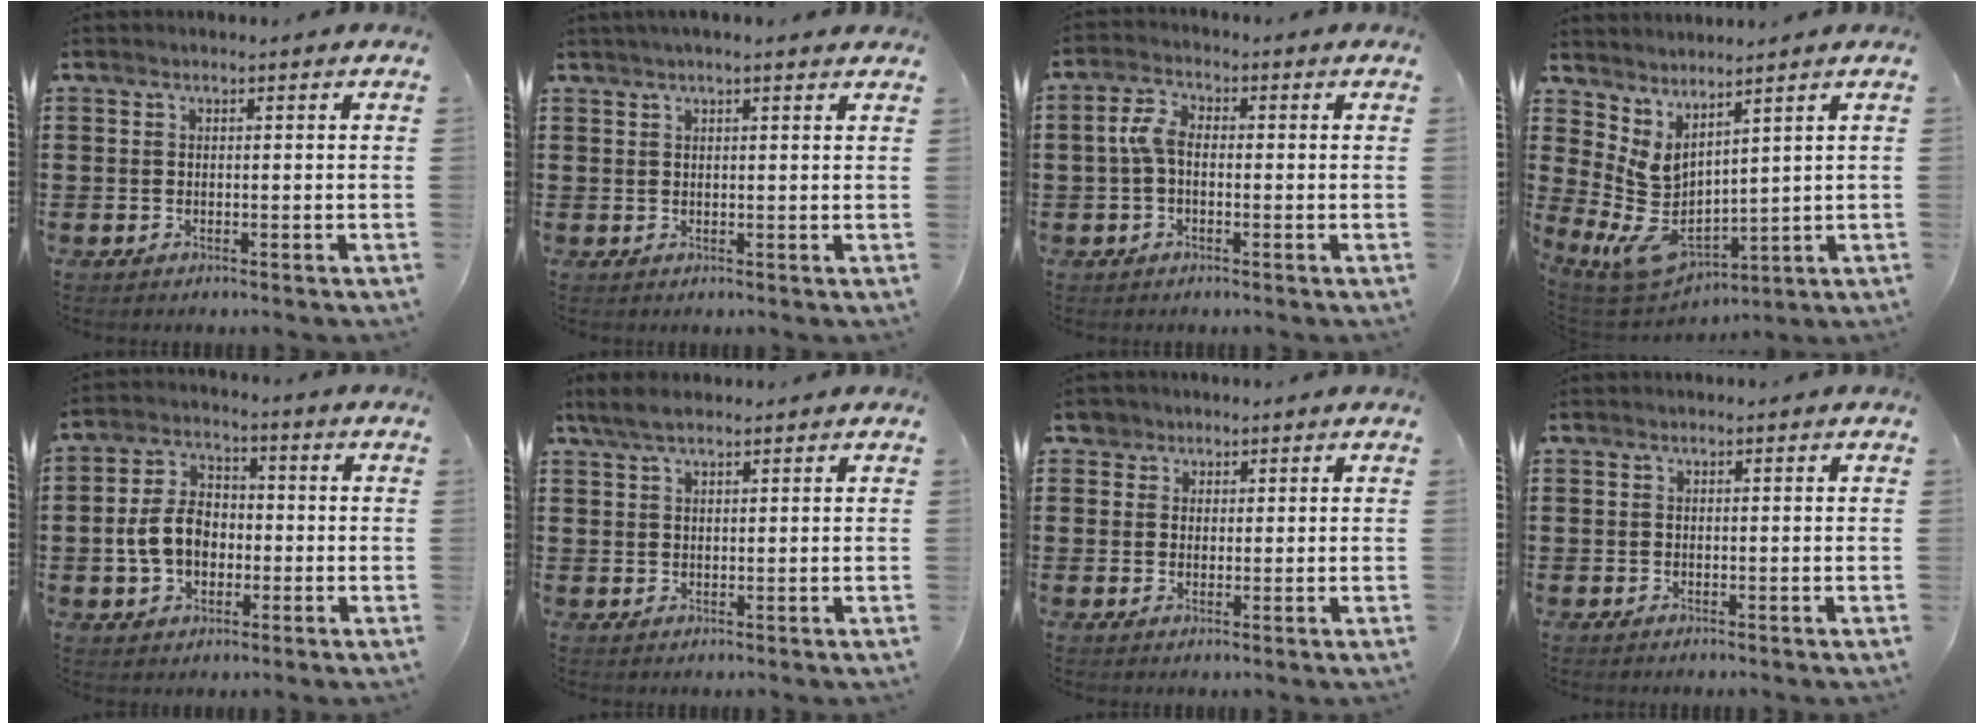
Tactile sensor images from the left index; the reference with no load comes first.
{"total": 1.7, "force": [1.4, 0.1, 1.1], "torque": [-0.023, 0.003, 0.025]}
{"total": 4.5, "force": [-0.5, 2.4, 3.8], "torque": [-0.101, 0.000, -0.019]}
{"total": 6.6, "force": [0.9, 4.0, 5.3], "torque": [-0.123, -0.029, 0.026]}
{"total": 7.6, "force": [-1.2, 5.4, 5.1], "torque": [-0.127, 0.006, -0.028]}
{"total": 3.5, "force": [2.3, 1.2, 2.3], "torque": [-0.051, 0.005, 0.044]}
{"total": 2.9, "force": [1.6, 2.4, 0.0], "torque": [-0.017, 0.014, 0.029]}
{"total": 0.0}